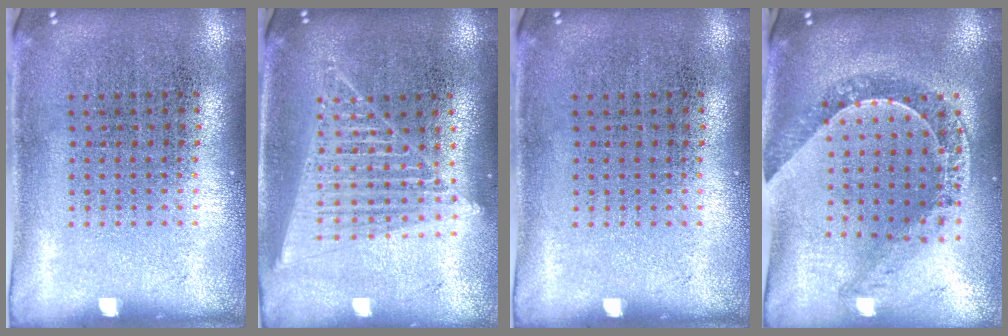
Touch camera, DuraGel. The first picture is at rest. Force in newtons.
{"total": 1.9, "press": 1.7, "slide": 0.8}
{"total": 0.0}
{"total": 1.1, "press": 1.1, "slide": 0.2}